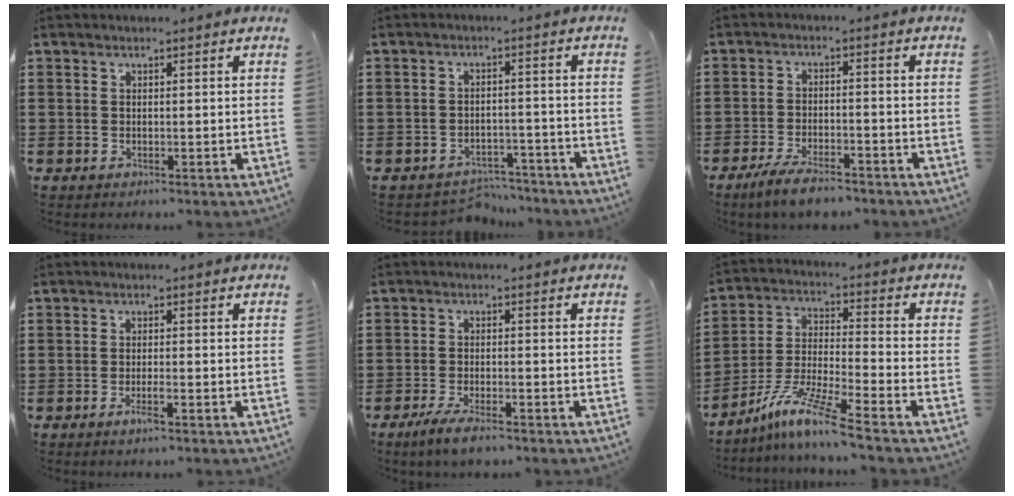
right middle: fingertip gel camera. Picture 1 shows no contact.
{"total": 3.4, "force": [-3.3, 0.8, -0.2], "torque": [-0.006, 0.000, -0.071]}
{"total": 4.8, "force": [-4.0, 0.9, 2.4], "torque": [-0.054, -0.003, -0.078]}
{"total": 2.0, "force": [-1.2, 0.2, 1.6], "torque": [-0.027, -0.001, -0.021]}
{"total": 3.8, "force": [-2.9, 0.5, 2.3], "torque": [-0.053, -0.004, -0.057]}
{"total": 9.9, "force": [-7.8, -0.1, 6.1], "torque": [-0.135, -0.010, -0.157]}